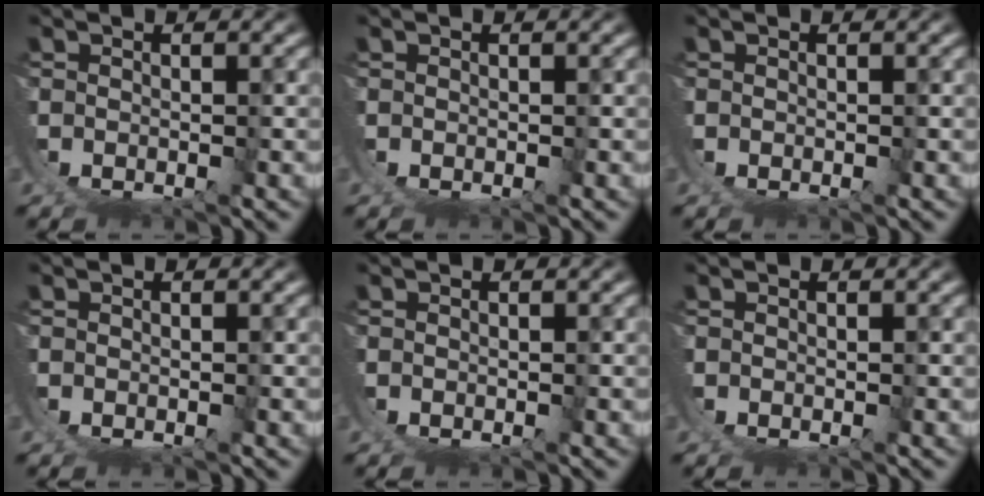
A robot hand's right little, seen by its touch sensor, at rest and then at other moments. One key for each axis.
{"total": 0.0}
{"total": 0.0}
{"total": 0.0}
{"total": 0.0}
{"total": 0.0}